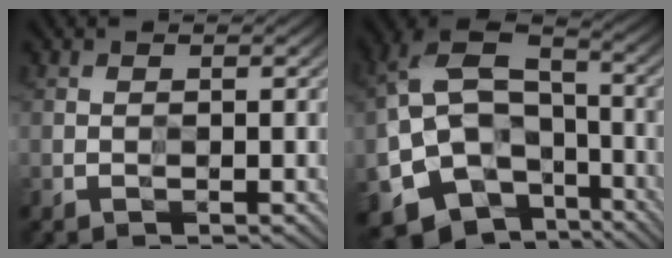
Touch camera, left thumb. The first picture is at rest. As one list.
[{"total": 18.0, "force": [-7.4, 12.6, 10.5], "torque": [-0.230, -0.030, -0.088]}]